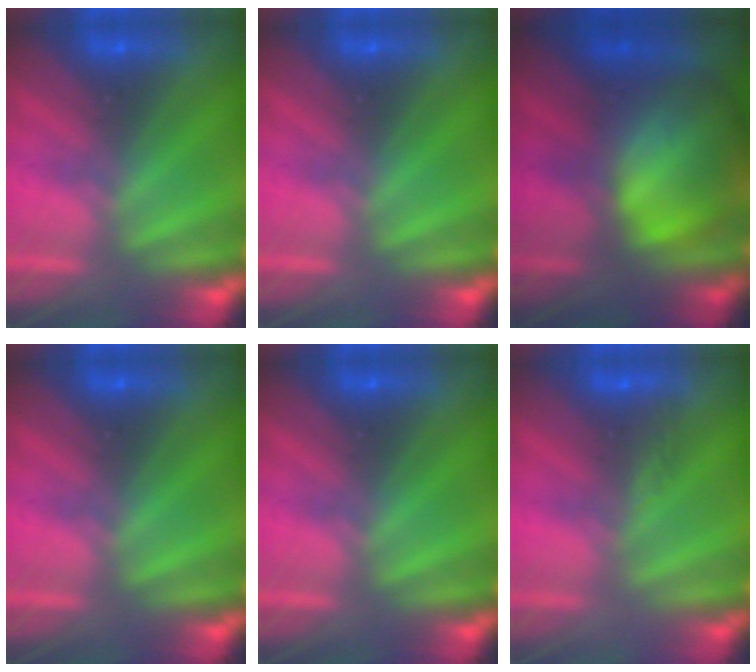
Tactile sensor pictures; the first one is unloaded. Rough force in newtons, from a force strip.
{"total": 0.0}
{"total": 9.1}
{"total": 0.0}
{"total": 0.0}
{"total": 2.8}